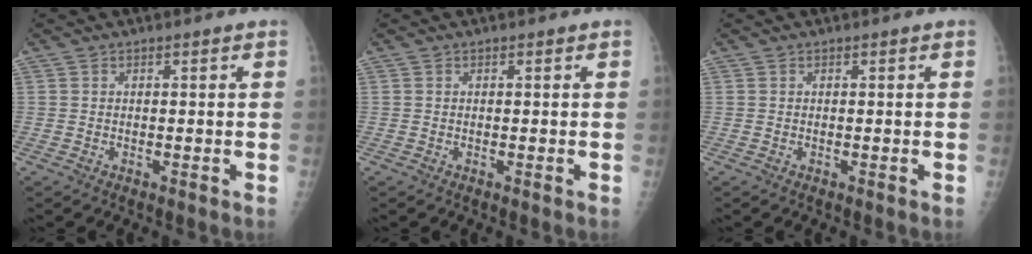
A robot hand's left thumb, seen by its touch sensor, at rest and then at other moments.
{"total": 0.0}
{"total": 0.0}